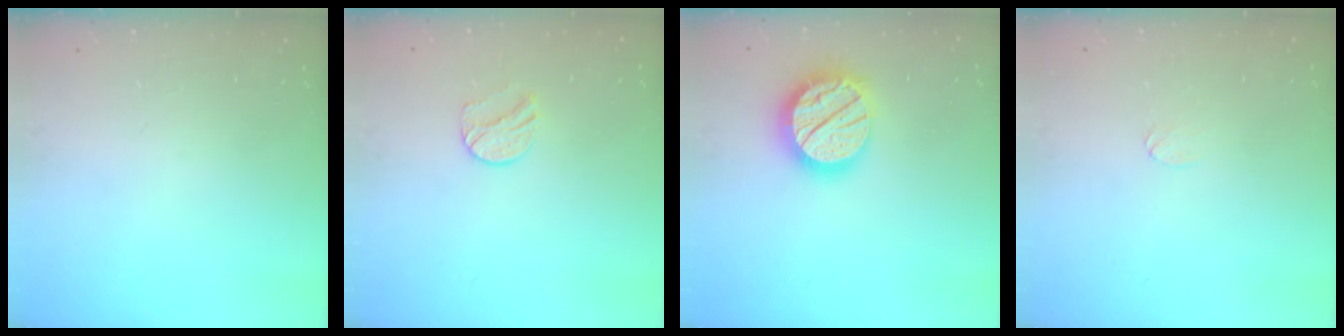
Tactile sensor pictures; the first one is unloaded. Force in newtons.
{"total": 7.3, "press": 7.2, "slide": 0.7}
{"total": 19.5, "press": 19.5, "slide": 1.5}
{"total": 4.8, "press": 4.8, "slide": 0.4}